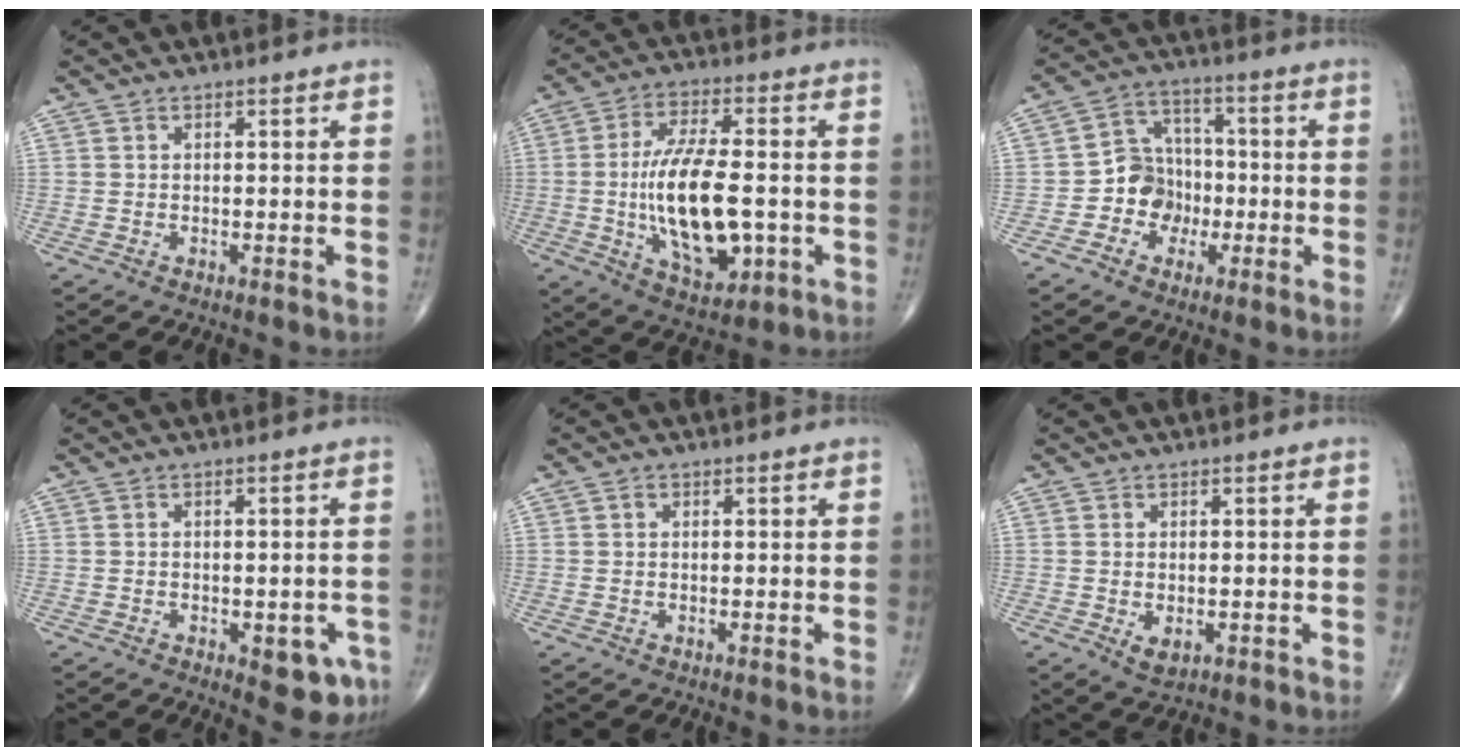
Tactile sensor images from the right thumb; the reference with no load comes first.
{"total": 16.9, "force": [-2.1, 7.5, 15.0], "torque": [-0.257, 0.005, -0.026]}
{"total": 8.4, "force": [-2.3, 7.5, 3.1], "torque": [-0.009, 0.035, -0.048]}
{"total": 6.8, "force": [-2.6, 3.2, 5.4], "torque": [-0.044, 0.005, -0.023]}
{"total": 0.9, "force": [0.2, 0.8, 0.4], "torque": [-0.003, 0.003, 0.003]}
{"total": 2.8, "force": [-0.5, 1.7, 2.2], "torque": [-0.030, -0.005, 0.001]}